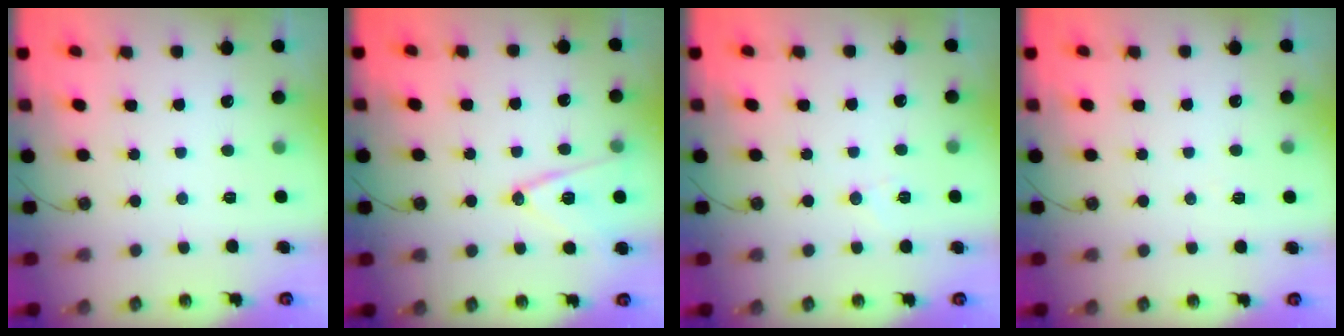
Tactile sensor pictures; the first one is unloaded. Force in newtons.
{"total": 13.4, "press": 13.0, "slide": 3.5}
{"total": 4.3, "press": 4.1, "slide": 1.3}
{"total": 4.5, "press": 1.6, "slide": 4.2}